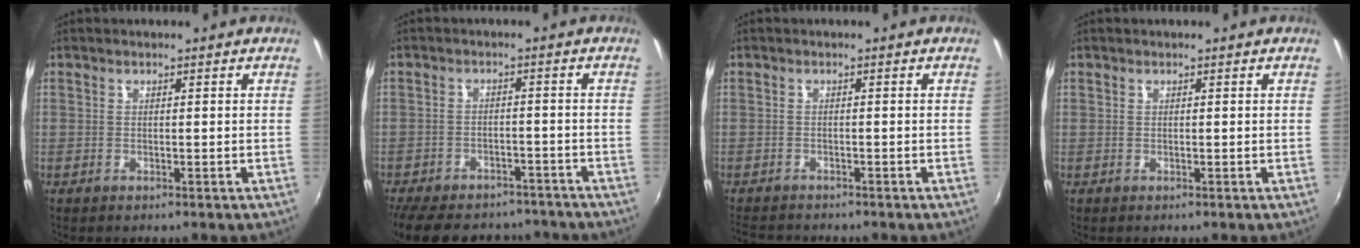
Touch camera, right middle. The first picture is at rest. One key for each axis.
{"total": 18.8, "fx": -15.5, "fy": 7.7, "fz": 7.5, "tx": -0.173, "ty": 0.003, "tz": -0.209}
{"total": 4.7, "fx": -4.4, "fy": 0.7, "fz": 1.4, "tx": -0.039, "ty": -0.016, "tz": -0.073}
{"total": 0.0}